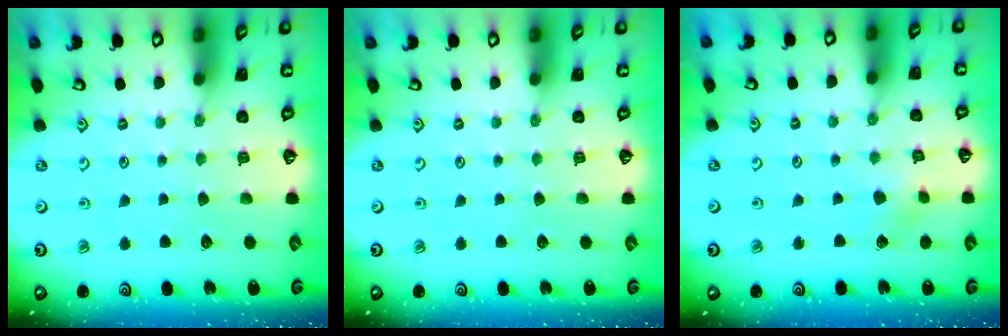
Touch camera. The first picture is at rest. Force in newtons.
{"total": 0.0}
{"total": 3.0, "press": 2.9, "slide": 0.7}